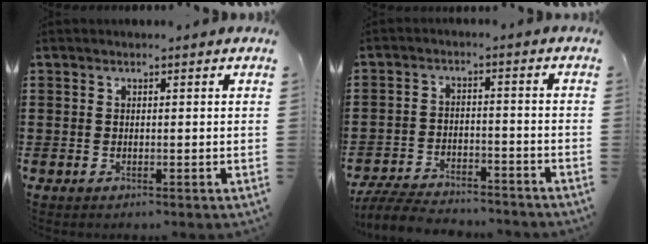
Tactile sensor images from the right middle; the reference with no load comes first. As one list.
[{"total": 6.2, "force": [-6.0, 0.9, 1.4], "torque": [-0.036, 0.007, -0.120]}]